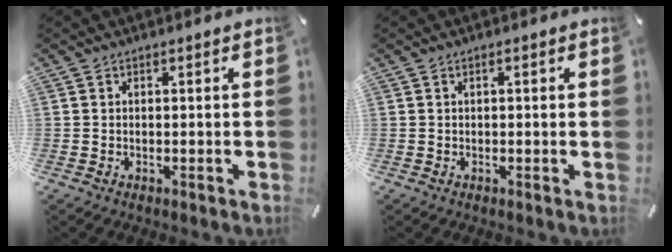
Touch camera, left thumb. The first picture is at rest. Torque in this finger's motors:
{"motor_torque": [-0.05, -0.20, 0.02, -0.04, 0.00]}